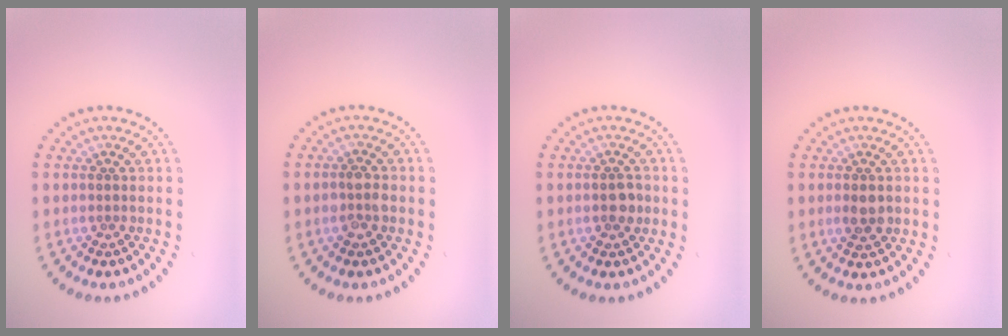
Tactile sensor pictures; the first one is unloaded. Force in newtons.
{"total": 2.0, "press": 2.0, "slide": 0.3}
{"total": 1.8, "press": 1.8, "slide": 0.1}
{"total": 1.8, "press": 1.8, "slide": 0.3}